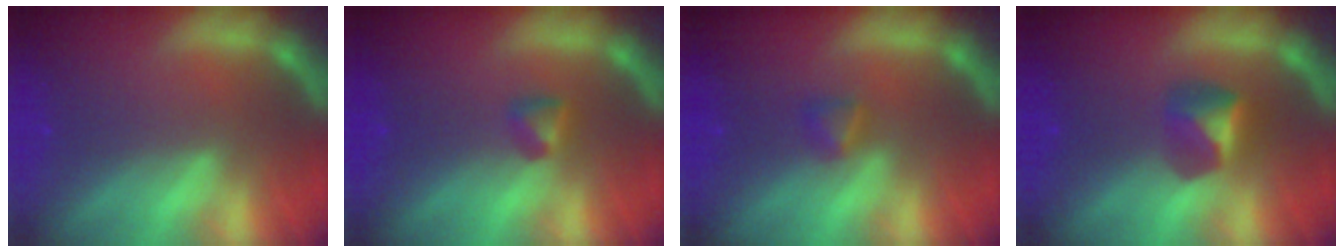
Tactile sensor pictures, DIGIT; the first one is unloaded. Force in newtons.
{"total": 1.4}
{"total": 1.4}
{"total": 2.9}